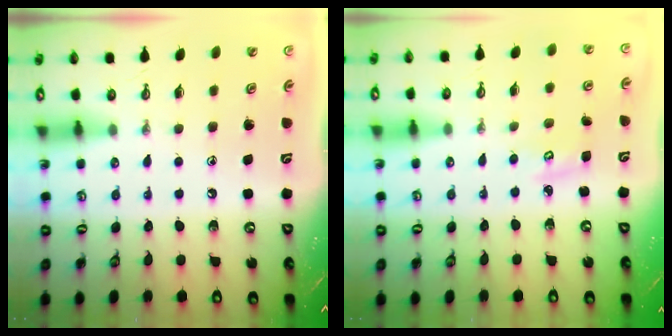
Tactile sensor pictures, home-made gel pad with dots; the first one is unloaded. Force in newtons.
{"total": 2.9, "press": 2.9, "slide": 0.3}